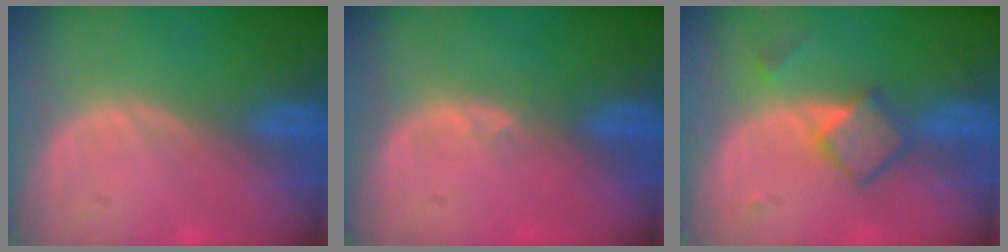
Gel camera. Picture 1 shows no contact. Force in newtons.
{"total": 0.7, "press": 0.6, "slide": 0.3}
{"total": 4.7, "press": 4.6, "slide": 0.6}